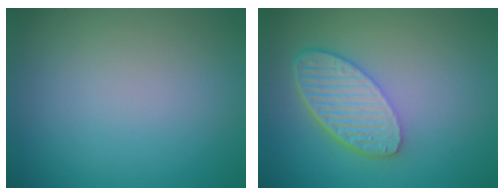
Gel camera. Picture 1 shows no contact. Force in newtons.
{"total": 5.9, "press": 4.6, "slide": 3.8}